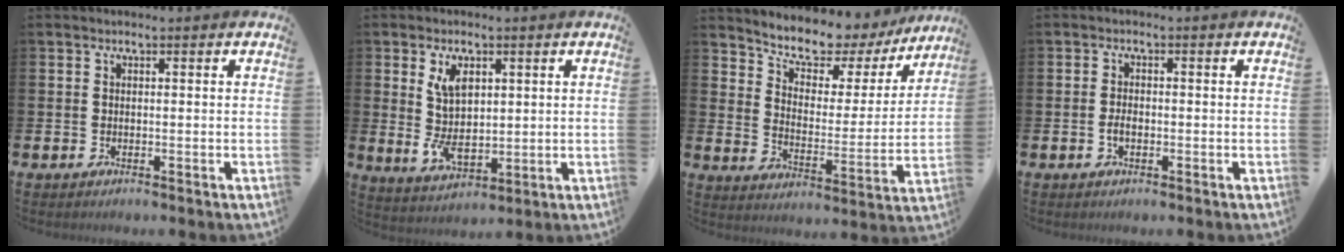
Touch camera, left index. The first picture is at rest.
{"total": 5.9, "force": [2.0, 3.4, 4.4], "torque": [-0.077, -0.008, 0.028]}
{"total": 7.2, "force": [6.5, 2.7, 1.7], "torque": [-0.069, -0.048, 0.108]}
{"total": 1.6, "force": [-0.4, 0.9, 1.2], "torque": [-0.018, 0.001, -0.010]}